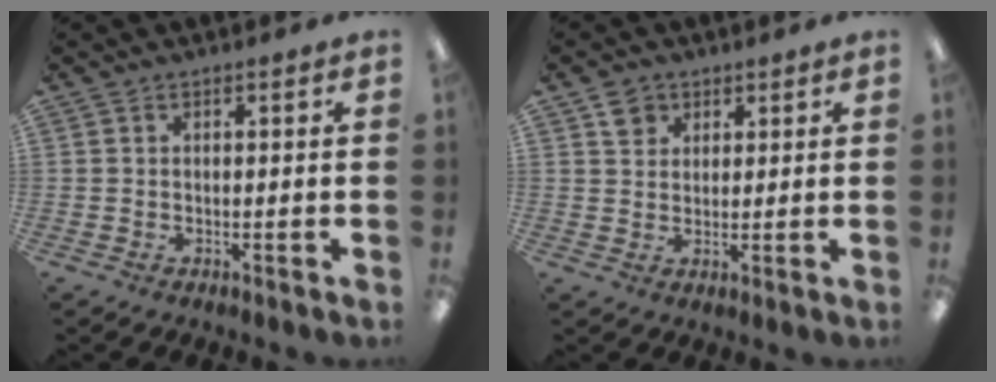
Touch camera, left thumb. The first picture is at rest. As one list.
[{"total": 4.1, "force": [2.4, 3.2, 0.8], "torque": [-0.009, 0.001, 0.043]}]